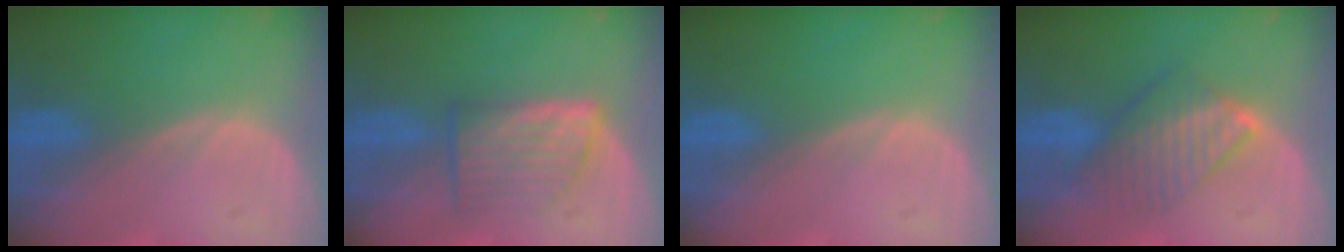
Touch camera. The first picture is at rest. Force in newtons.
{"total": 6.2, "press": 5.9, "slide": 1.9}
{"total": 0.0}
{"total": 6.5, "press": 6.5, "slide": 0.7}